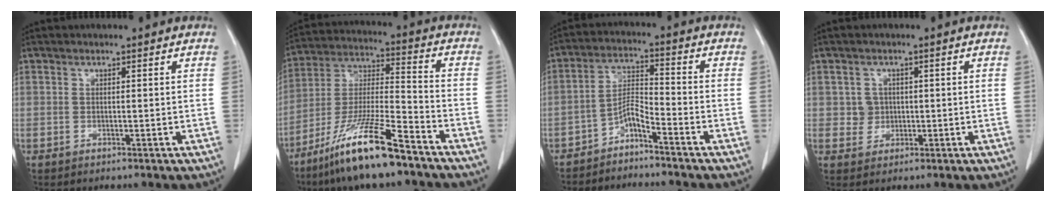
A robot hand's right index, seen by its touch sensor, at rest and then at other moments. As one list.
[{"total": 15.6, "force": [-10.8, 1.0, 11.1], "torque": [-0.234, -0.029, -0.201]}, {"total": 4.8, "force": [-3.9, 0.2, 2.9], "torque": [-0.056, 0.000, -0.076]}, {"total": 2.6, "force": [0.3, 2.6, 0.3], "torque": [-0.001, 0.005, 0.007]}]